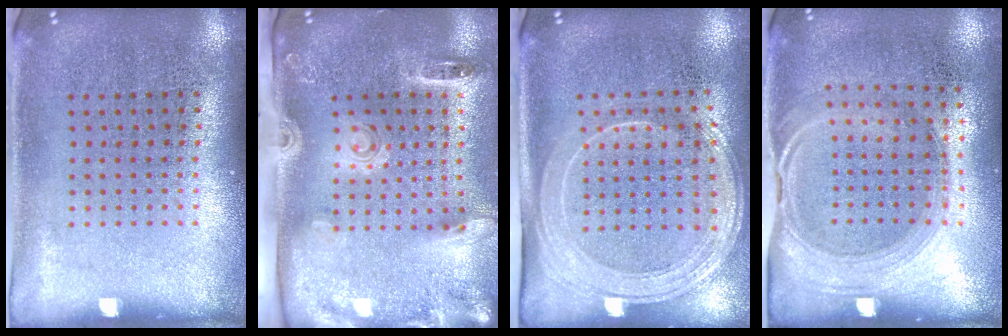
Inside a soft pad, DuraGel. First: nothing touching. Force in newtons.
{"total": 2.8, "press": 1.9, "slide": 2.0}
{"total": 2.0, "press": 1.7, "slide": 1.1}
{"total": 1.5, "press": 1.3, "slide": 0.7}